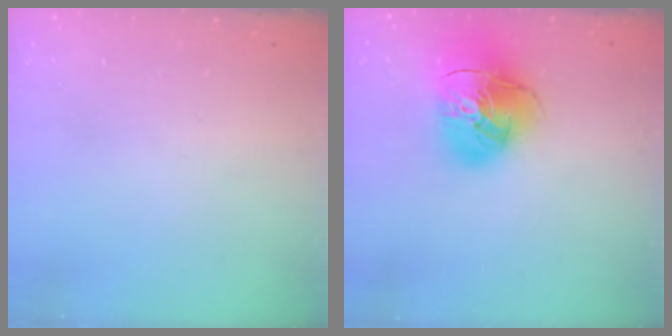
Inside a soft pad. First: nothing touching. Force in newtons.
{"total": 17.3, "press": 17.2, "slide": 2.0}